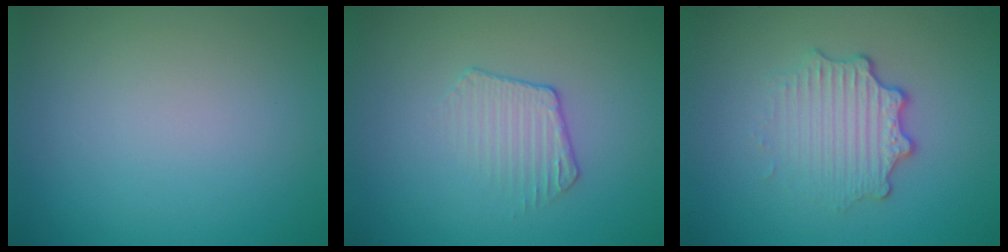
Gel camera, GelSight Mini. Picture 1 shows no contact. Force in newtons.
{"total": 1.8, "press": 1.1, "slide": 1.4}
{"total": 3.4, "press": 2.6, "slide": 2.2}